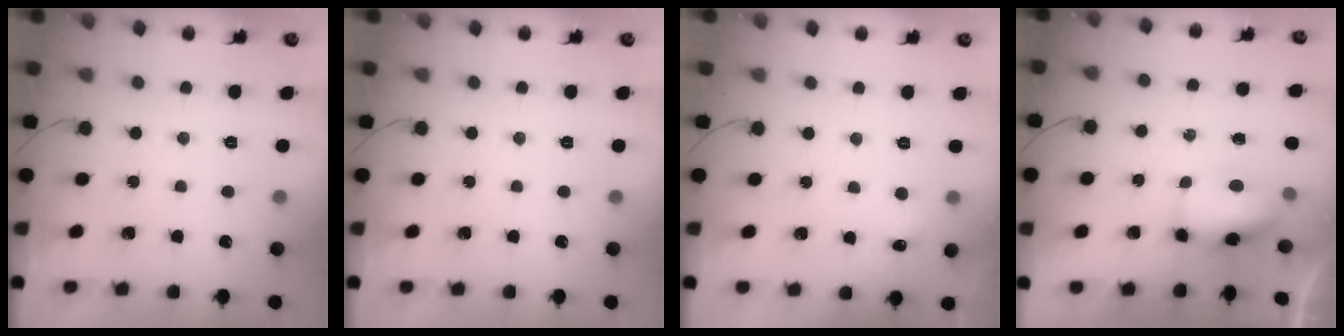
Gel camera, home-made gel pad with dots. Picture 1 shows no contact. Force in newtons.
{"total": 0.0}
{"total": 4.6, "press": 4.4, "slide": 1.4}
{"total": 8.1, "press": 7.3, "slide": 3.6}